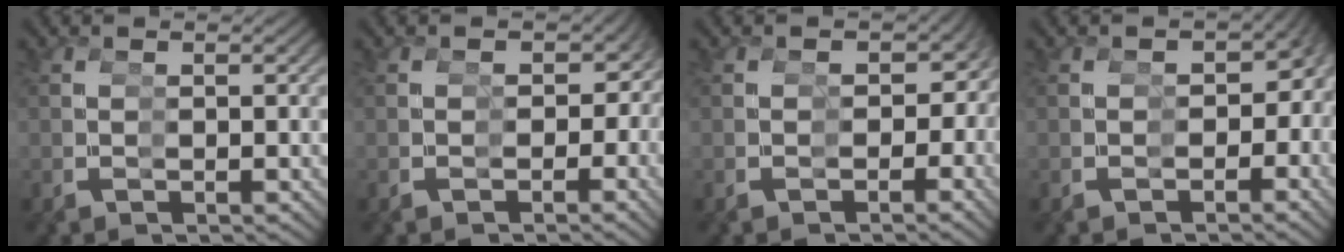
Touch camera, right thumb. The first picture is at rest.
{"total": 4.3, "force": [-0.5, 3.8, 2.0], "torque": [-0.009, -0.023, -0.001]}
{"total": 4.7, "force": [-0.5, 4.1, 2.3], "torque": [-0.013, -0.024, -0.001]}
{"total": 4.8, "force": [-1.1, 3.9, 2.5], "torque": [-0.016, -0.023, -0.010]}